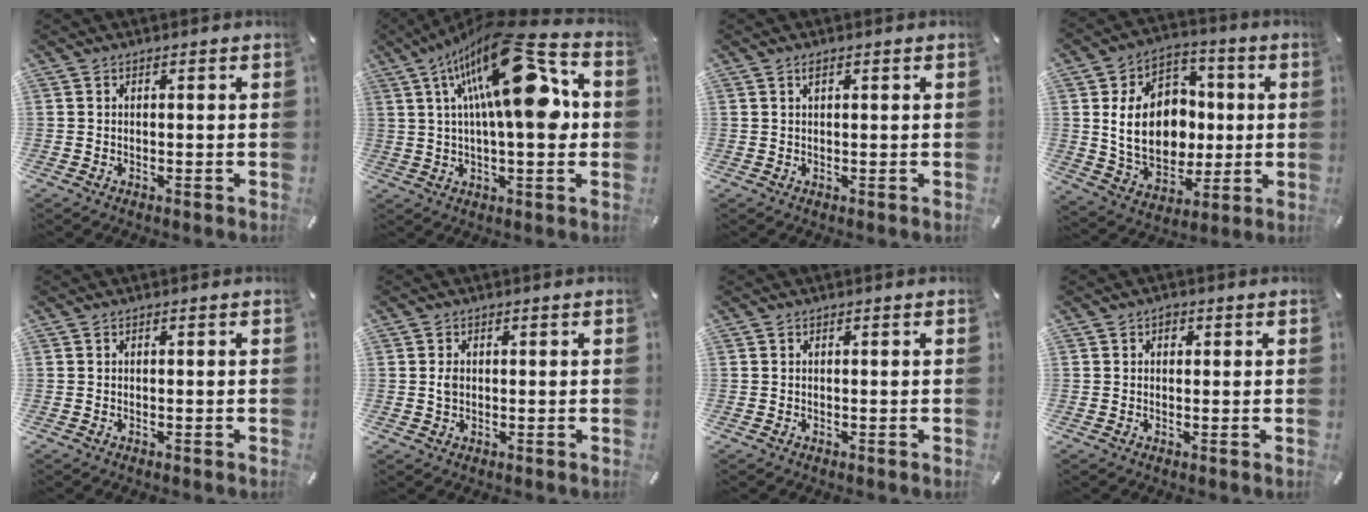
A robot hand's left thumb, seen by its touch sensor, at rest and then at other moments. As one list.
[{"total": 24.9, "force": [7.5, 9.2, 21.9], "torque": [-0.344, -0.036, 0.112]}, {"total": 1.0, "force": [0.5, 0.3, 0.8], "torque": [-0.015, 0.001, 0.008]}, {"total": 17.6, "force": [0.9, 14.0, 10.7], "torque": [-0.203, 0.004, 0.024]}, {"total": 0.0}, {"total": 1.8, "force": [0.2, 1.4, 1.1], "torque": [-0.015, 0.002, 0.002]}, {"total": 0.0}, {"total": 1.3, "force": [0.4, 1.1, 0.6], "torque": [-0.004, 0.003, 0.004]}]